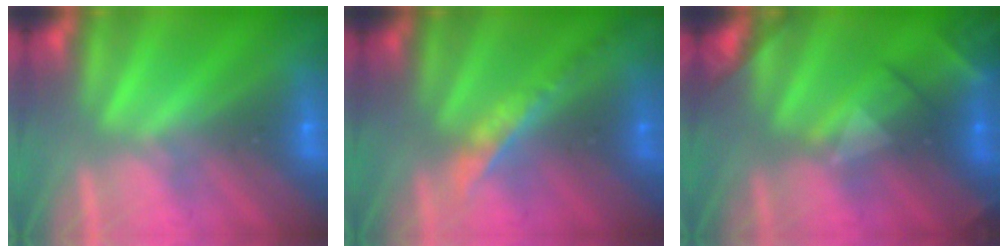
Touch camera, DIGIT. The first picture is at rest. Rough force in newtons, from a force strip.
{"total": 2.4}
{"total": 2.6}